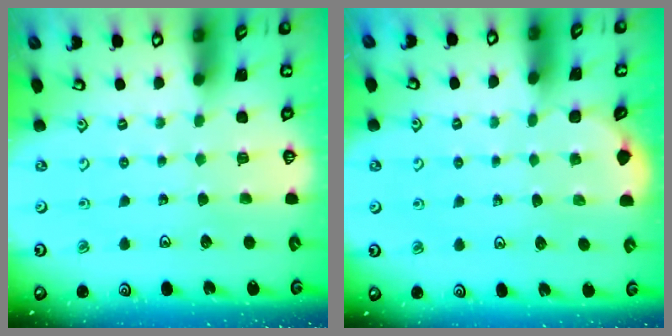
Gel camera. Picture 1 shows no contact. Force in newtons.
{"total": 0.9, "press": 0.9, "slide": 0.1}